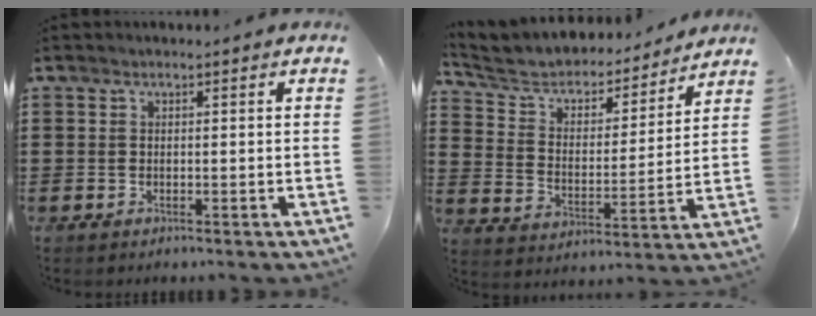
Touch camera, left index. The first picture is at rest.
{"total": 4.9, "force": [4.1, 2.2, 1.6], "torque": [-0.058, -0.030, 0.062]}